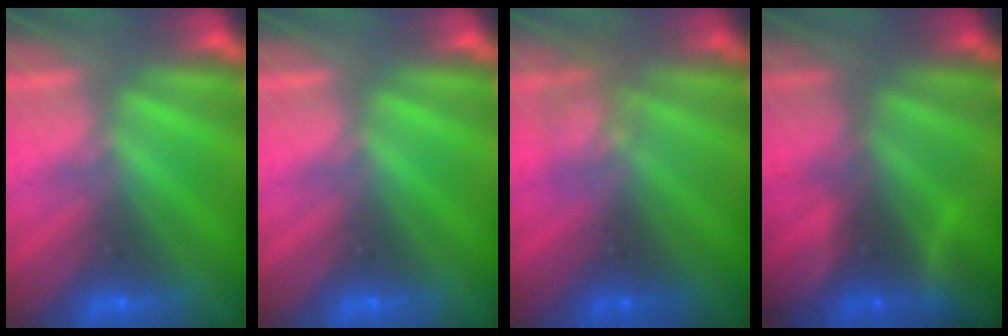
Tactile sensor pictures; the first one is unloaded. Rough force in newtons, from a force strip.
{"total": 0.0}
{"total": 2.5}
{"total": 6.3}